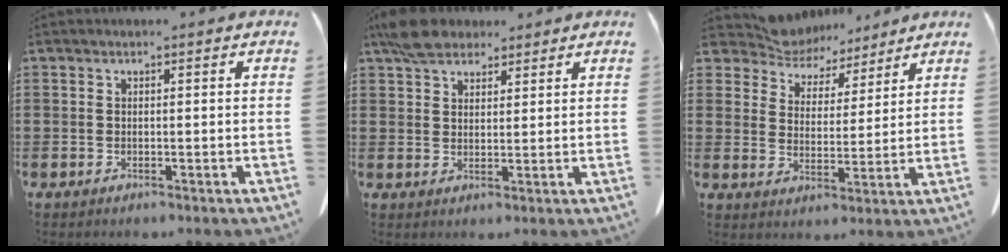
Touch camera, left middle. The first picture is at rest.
{"total": 5.4, "force": [4.3, 2.5, 2.1], "torque": [-0.047, 0.002, 0.082]}
{"total": 6.4, "force": [6.0, 2.3, 0.2], "torque": [-0.044, -0.038, 0.108]}